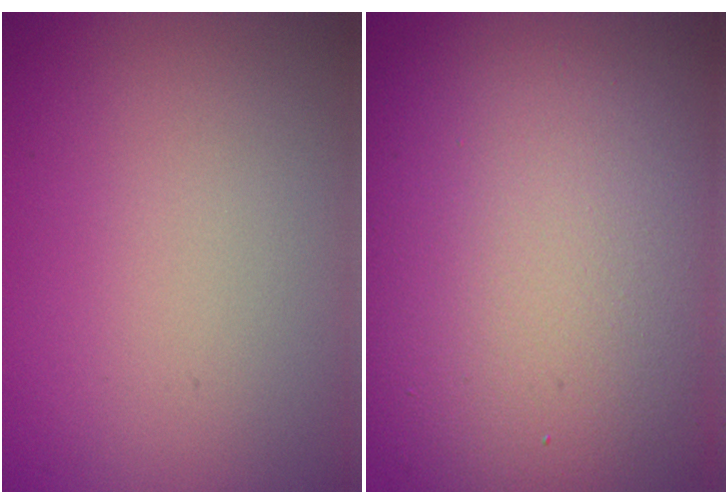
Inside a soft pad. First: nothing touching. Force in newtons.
{"total": 15.3, "press": 15.2, "slide": 1.2}